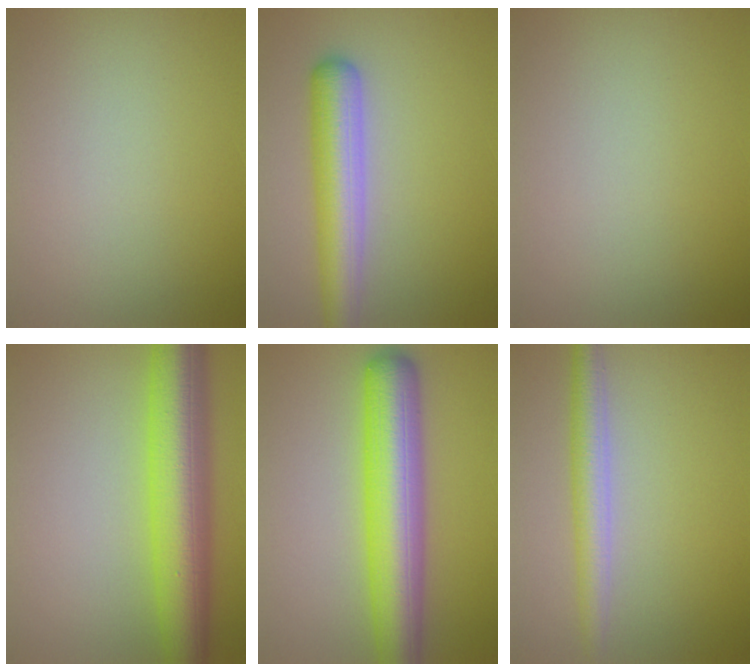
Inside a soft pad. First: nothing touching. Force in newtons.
{"total": 5.6, "press": 5.6, "slide": 0.2}
{"total": 0.0}
{"total": 9.2, "press": 9.2, "slide": 0.1}
{"total": 8.7, "press": 8.7, "slide": 0.2}
{"total": 3.3, "press": 3.3, "slide": 0.0}